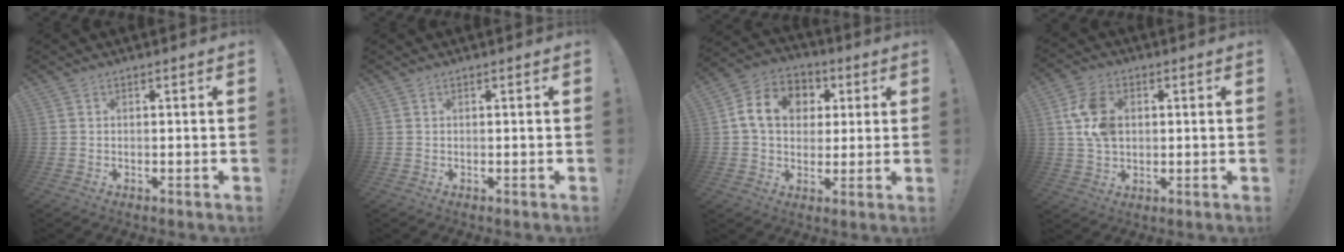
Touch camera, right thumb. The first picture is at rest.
{"total": 0.0}
{"total": 13.5, "force": [3.3, 10.9, 7.3], "torque": [-0.115, 0.010, 0.068]}
{"total": 10.7, "force": [2.1, 7.6, 7.1], "torque": [-0.135, 0.010, 0.042]}